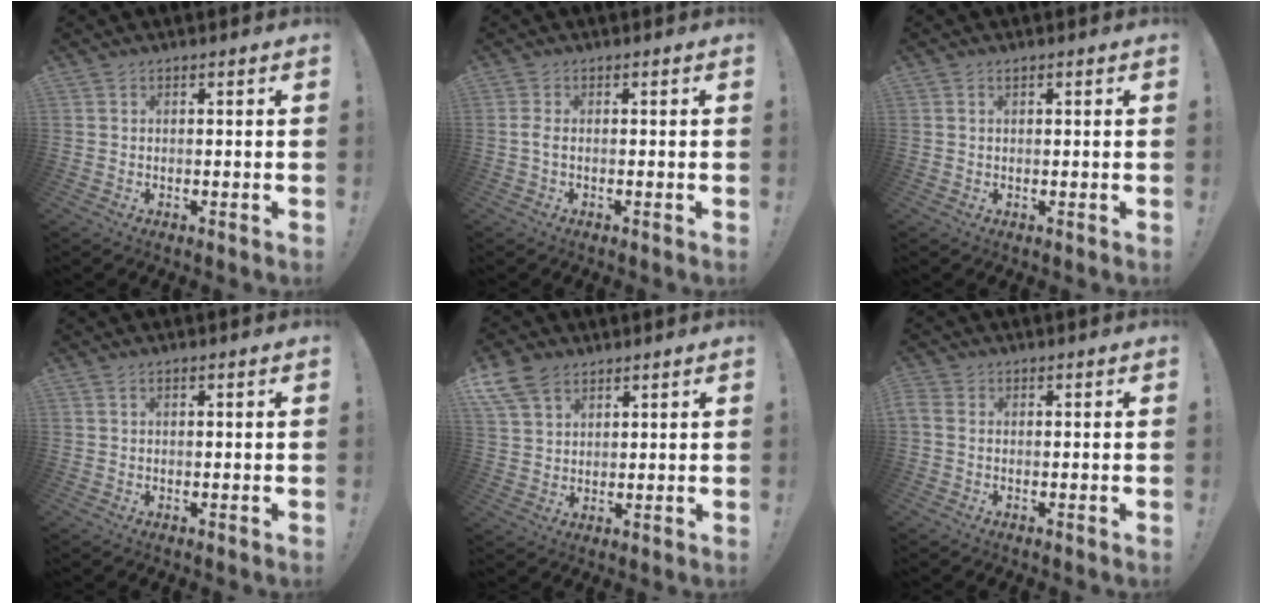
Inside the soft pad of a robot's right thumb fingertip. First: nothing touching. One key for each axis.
{"total": 1.9, "fx": -0.2, "fy": 0.6, "fz": 1.8, "tx": -0.032, "ty": 0.004, "tz": -0.004}
{"total": 0.7, "fx": 0.3, "fy": 0.5, "fz": 0.4, "tx": -0.007, "ty": 0.001, "tz": 0.004}
{"total": 0.6, "fx": 0.2, "fy": 0.2, "fz": 0.5, "tx": -0.003, "ty": -0.002, "tz": 0.001}
{"total": 9.1, "fx": 6.0, "fy": 5.6, "fz": 3.9, "tx": -0.083, "ty": -0.024, "tz": 0.119}
{"total": 1.6, "fx": -0.2, "fy": 1.3, "fz": 1.0, "tx": -0.017, "ty": 0.003, "tz": -0.002}